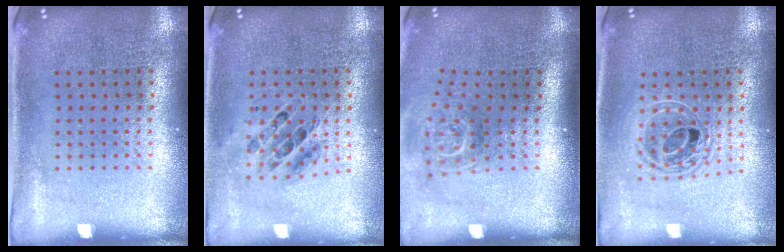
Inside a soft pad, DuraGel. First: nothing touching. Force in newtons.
{"total": 0.7, "press": 0.7, "slide": 0.1}
{"total": 1.8, "press": 1.3, "slide": 1.3}
{"total": 1.7, "press": 1.4, "slide": 0.9}